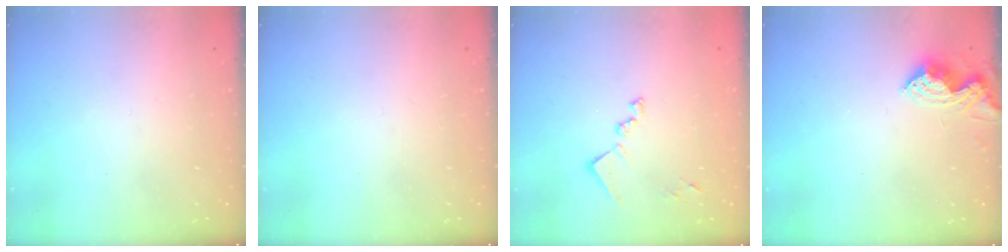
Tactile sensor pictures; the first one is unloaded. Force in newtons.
{"total": 0.0}
{"total": 11.0, "press": 11.0, "slide": 0.4}
{"total": 7.8, "press": 7.8, "slide": 0.2}